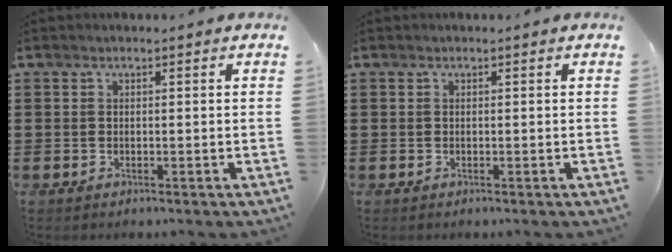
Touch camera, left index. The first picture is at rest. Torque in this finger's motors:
{"motor_torque": [0.00, 0.00, 0.00, 0.00]}